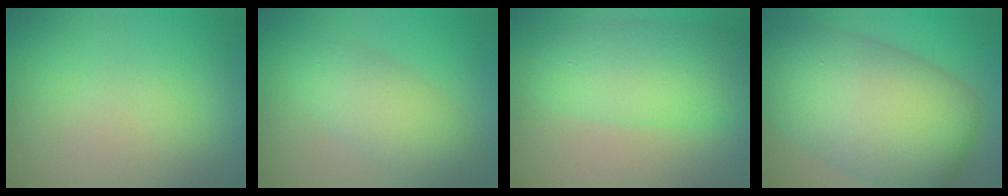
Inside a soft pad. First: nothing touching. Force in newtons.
{"total": 3.9, "press": 3.9, "slide": 0.1}
{"total": 5.4, "press": 5.4, "slide": 0.2}
{"total": 12.4, "press": 12.4, "slide": 0.4}